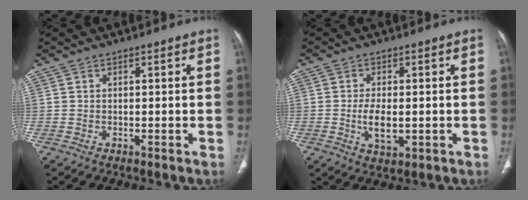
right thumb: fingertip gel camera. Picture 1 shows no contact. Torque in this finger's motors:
{"motor_torque": [3.24, 1.77, 1.08, -0.97, 0.32]}